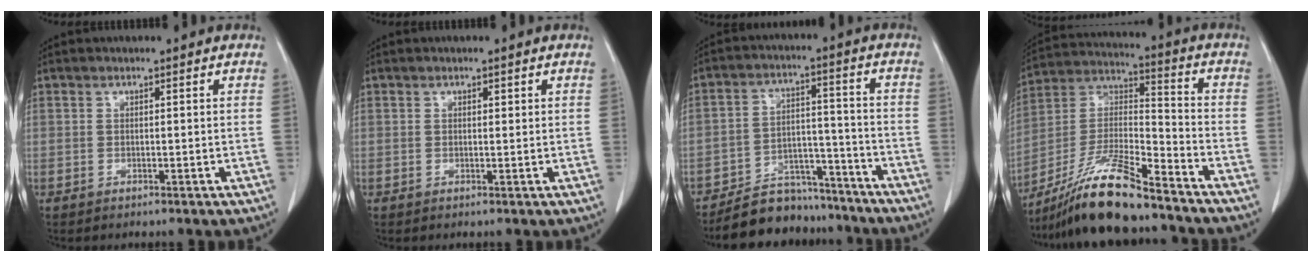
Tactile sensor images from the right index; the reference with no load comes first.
{"total": 0.6, "force": [0.3, 0.4, 0.4], "torque": [-0.005, -0.001, 0.004]}
{"total": 11.0, "force": [-10.0, 4.2, 1.6], "torque": [-0.009, 0.039, -0.164]}
{"total": 16.3, "force": [-13.3, 1.7, 9.3], "torque": [-0.190, -0.010, -0.246]}